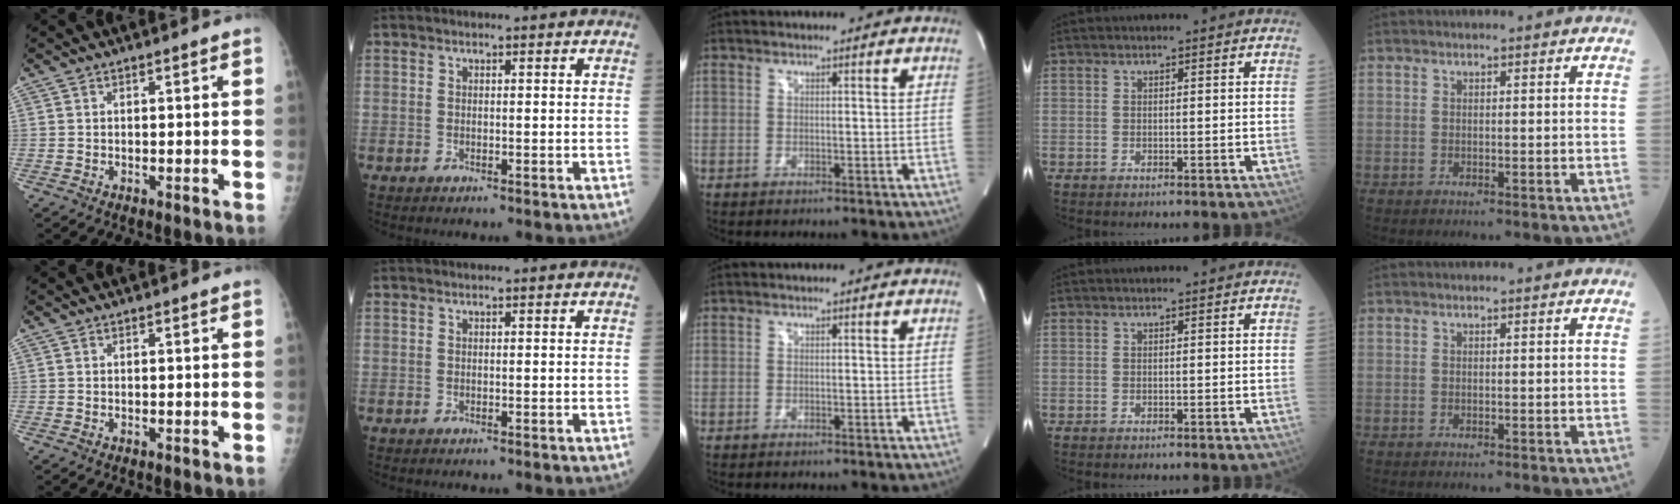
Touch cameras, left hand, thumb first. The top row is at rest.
{}